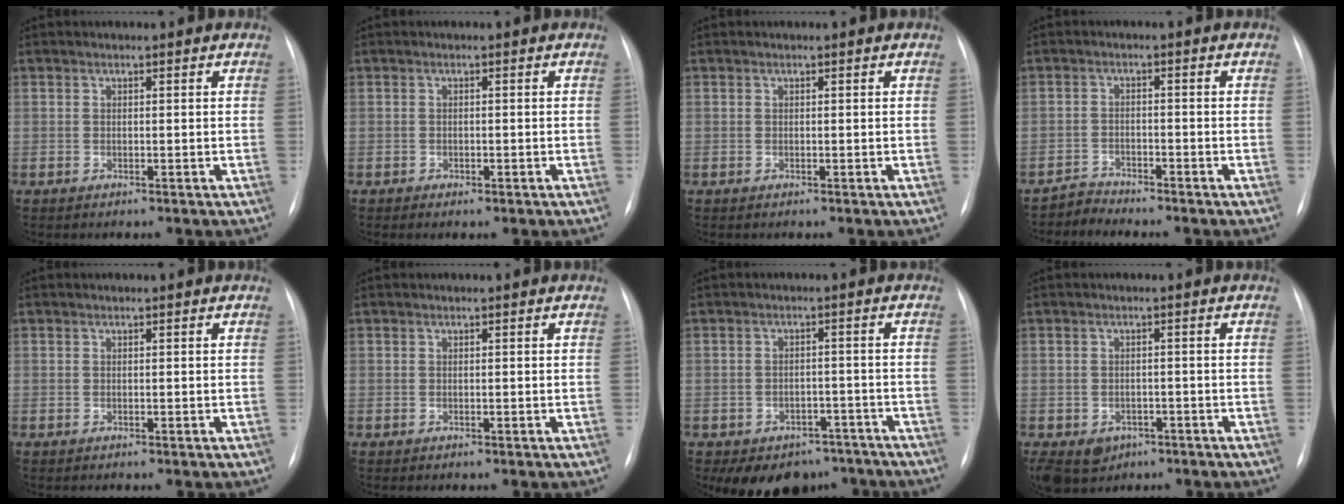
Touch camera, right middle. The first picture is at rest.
{"total": 1.0, "force": [-0.6, 0.5, 0.6], "torque": [-0.010, 0.000, -0.006]}
{"total": 0.0}
{"total": 2.4, "force": [-2.1, 0.0, -1.1], "torque": [0.028, -0.012, -0.040]}
{"total": 0.0}
{"total": 0.0}
{"total": 9.9, "force": [-7.2, 6.3, 2.7], "torque": [-0.027, 0.017, -0.087]}
{"total": 8.7, "force": [-4.2, 7.0, 3.0], "torque": [-0.078, 0.005, -0.048]}